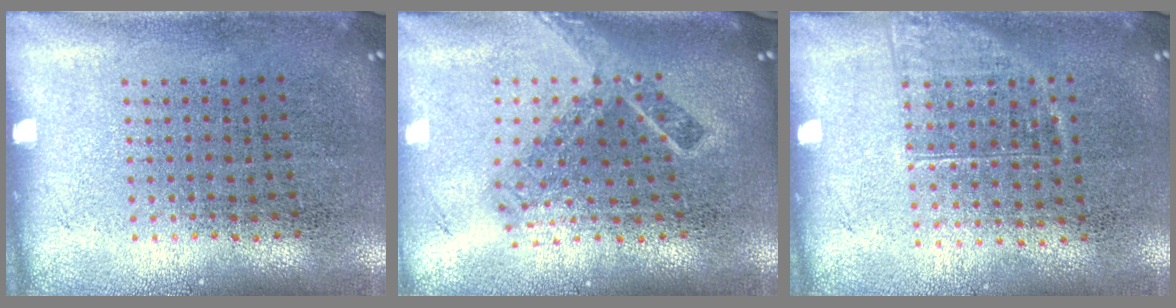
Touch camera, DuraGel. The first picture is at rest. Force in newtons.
{"total": 2.2, "press": 1.5, "slide": 1.6}
{"total": 1.1, "press": 0.9, "slide": 0.6}